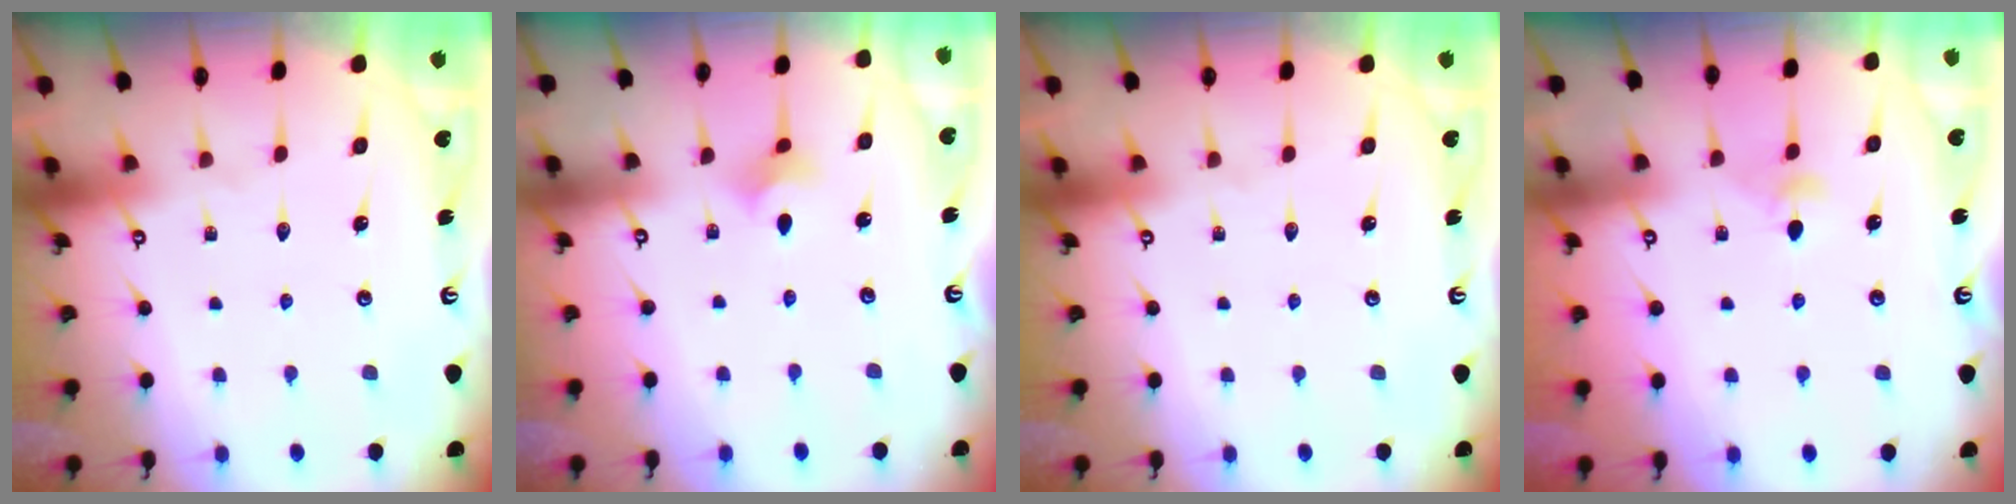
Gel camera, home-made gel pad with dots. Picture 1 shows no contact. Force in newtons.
{"total": 3.3, "press": 3.2, "slide": 0.5}
{"total": 0.0}
{"total": 2.8, "press": 2.7, "slide": 0.4}